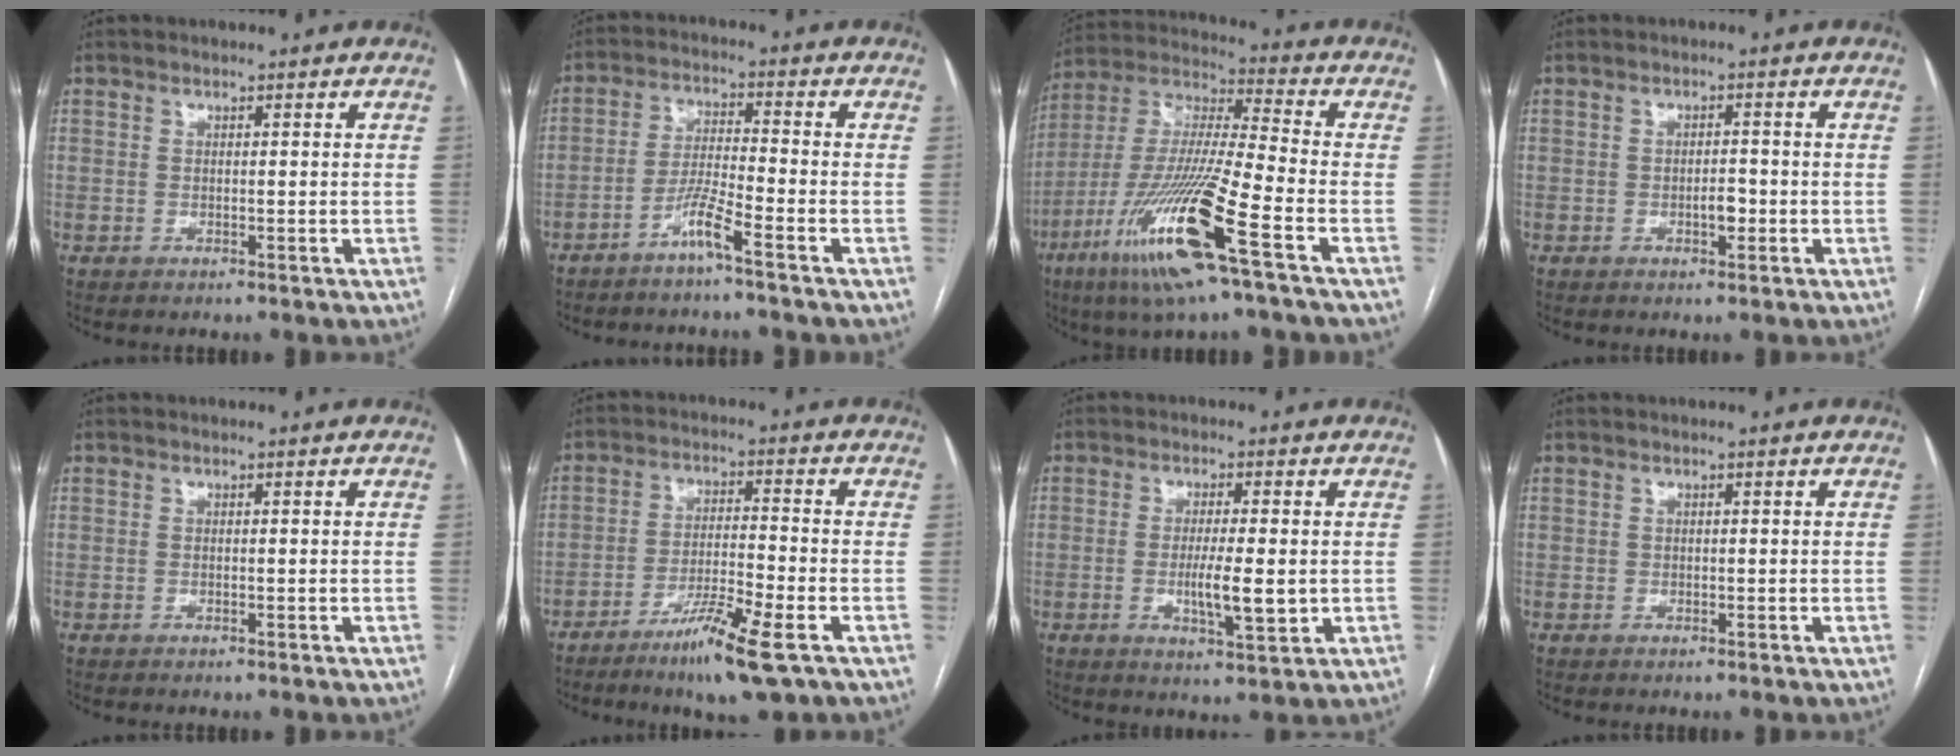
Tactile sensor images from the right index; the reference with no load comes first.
{"total": 5.0, "force": [-3.5, -0.7, 3.5], "torque": [-0.075, -0.001, -0.074]}
{"total": 19.2, "force": [-9.0, 0.3, 17.0], "torque": [-0.372, -0.042, -0.177]}
{"total": 2.1, "force": [-0.7, 0.9, 1.7], "torque": [-0.025, 0.003, -0.010]}
{"total": 0.0}
{"total": 9.3, "force": [-5.6, 0.1, 7.5], "torque": [-0.137, -0.020, -0.095]}
{"total": 6.3, "force": [-0.7, 1.0, 6.2], "torque": [-0.110, -0.012, -0.013]}
{"total": 0.0}